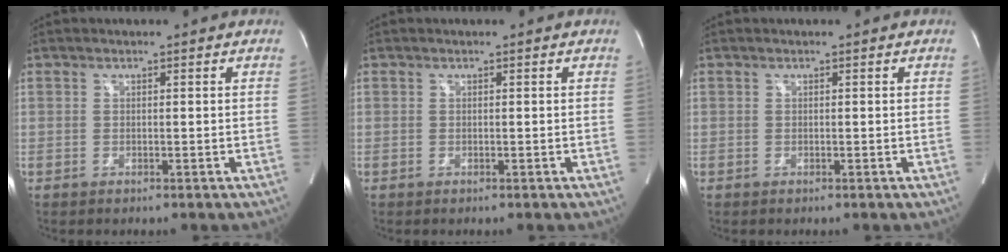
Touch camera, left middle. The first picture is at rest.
{"total": 0.0}
{"total": 0.0}